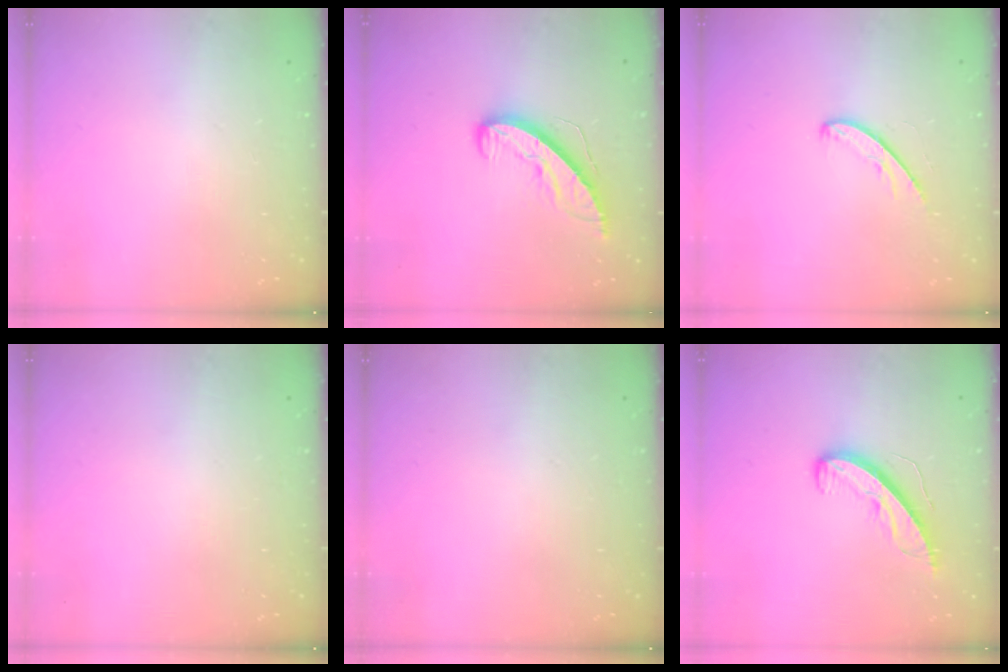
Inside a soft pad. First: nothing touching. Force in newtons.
{"total": 8.3, "press": 8.2, "slide": 0.8}
{"total": 5.3, "press": 5.3, "slide": 0.5}
{"total": 0.0}
{"total": 0.0}
{"total": 10.4, "press": 10.4, "slide": 0.6}